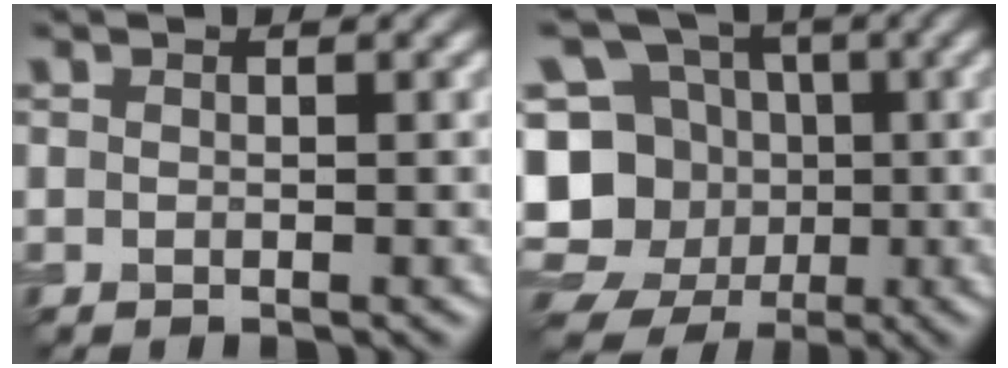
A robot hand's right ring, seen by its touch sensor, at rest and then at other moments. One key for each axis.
{"total": 11.1, "fx": -2.2, "fy": 10.4, "fz": 3.3, "tx": -0.091, "ty": 0.023, "tz": -0.053}